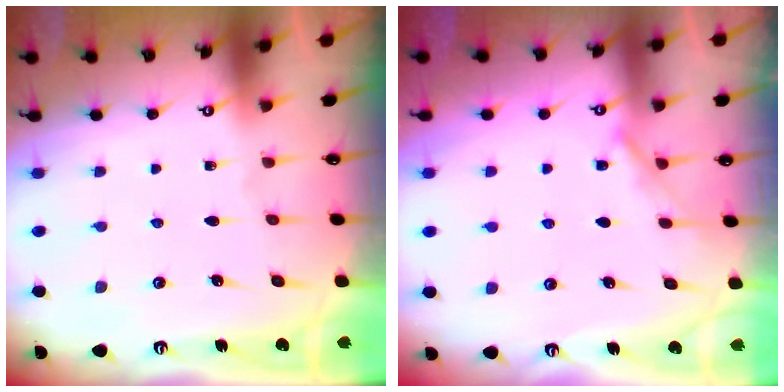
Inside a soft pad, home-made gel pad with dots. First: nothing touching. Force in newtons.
{"total": 3.1, "press": 3.0, "slide": 0.6}